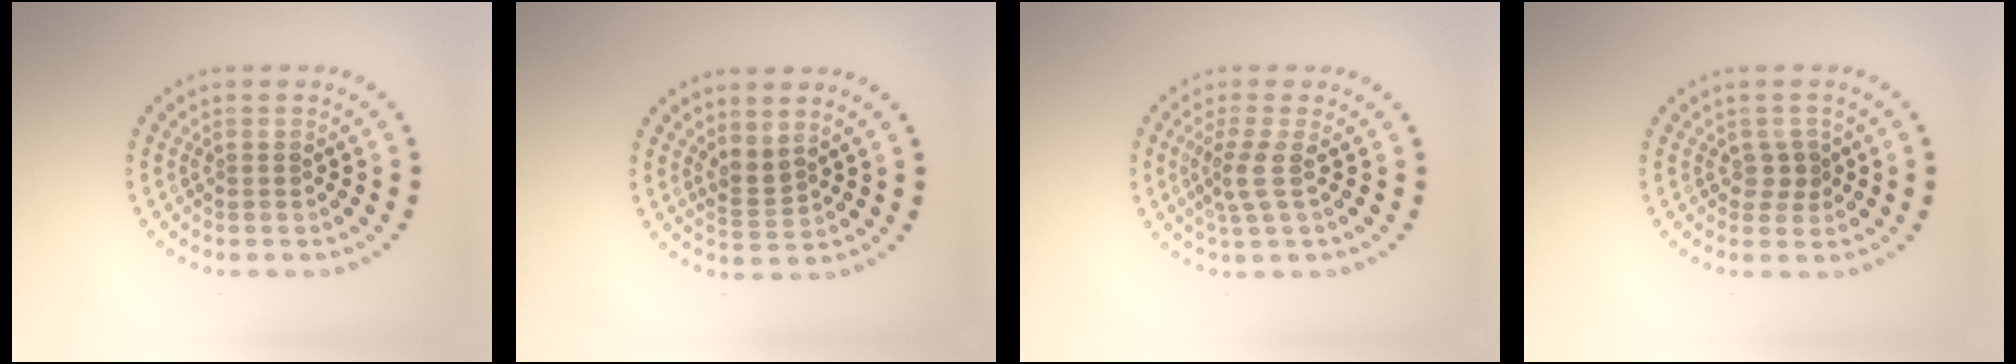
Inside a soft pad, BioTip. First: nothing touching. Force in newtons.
{"total": 1.9, "press": 1.3, "slide": 1.3}
{"total": 2.2, "press": 1.7, "slide": 1.4}
{"total": 1.5, "press": 1.3, "slide": 0.7}